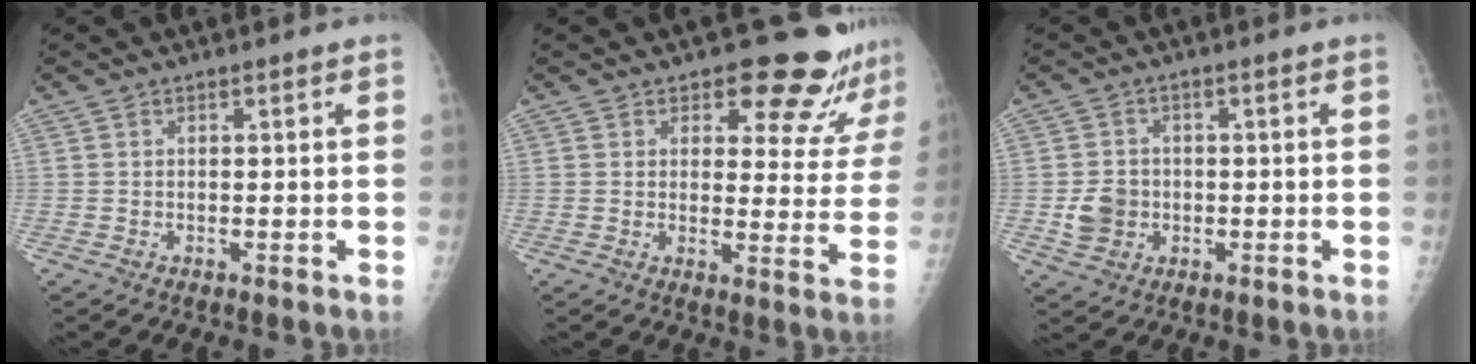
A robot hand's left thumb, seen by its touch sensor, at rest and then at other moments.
{"total": 12.8, "force": [11.5, 4.3, 3.6], "torque": [0.003, -0.094, 0.122]}
{"total": 5.1, "force": [-0.8, 4.5, 2.3], "torque": [-0.028, 0.006, -0.012]}